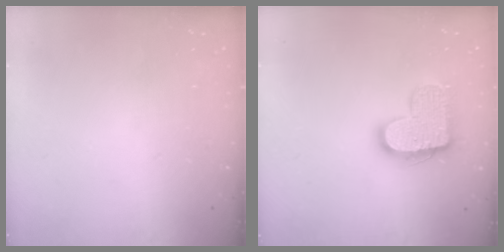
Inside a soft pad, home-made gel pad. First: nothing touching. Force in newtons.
{"total": 14.6, "press": 14.6, "slide": 0.8}